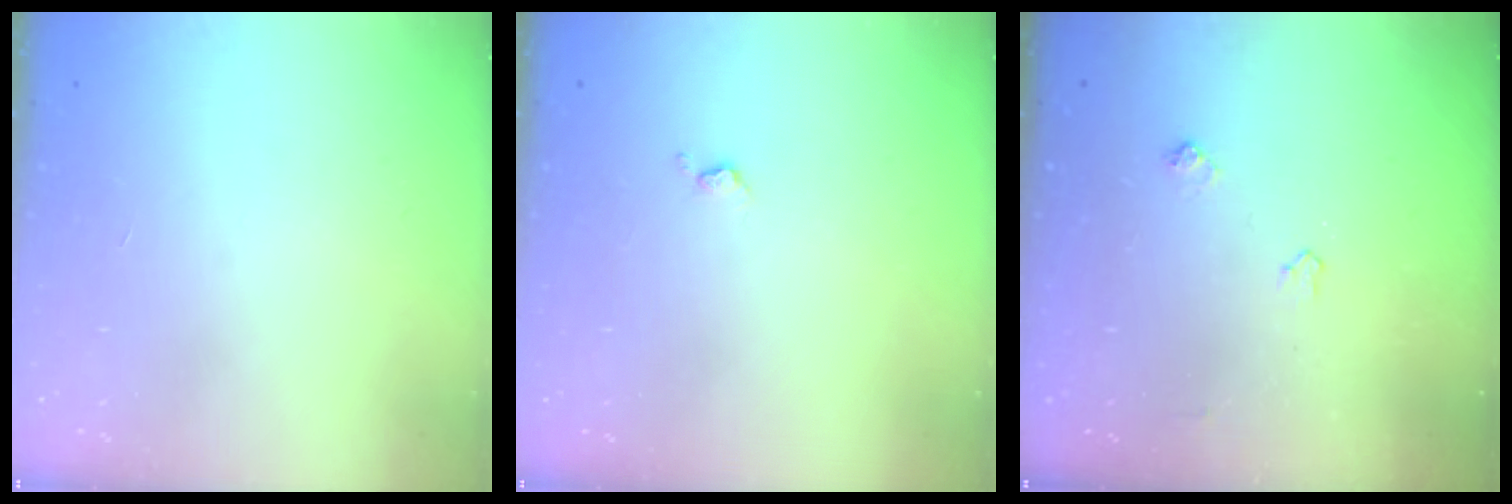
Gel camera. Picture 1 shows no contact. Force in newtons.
{"total": 2.7, "press": 2.6, "slide": 0.5}
{"total": 5.0, "press": 5.0, "slide": 0.6}